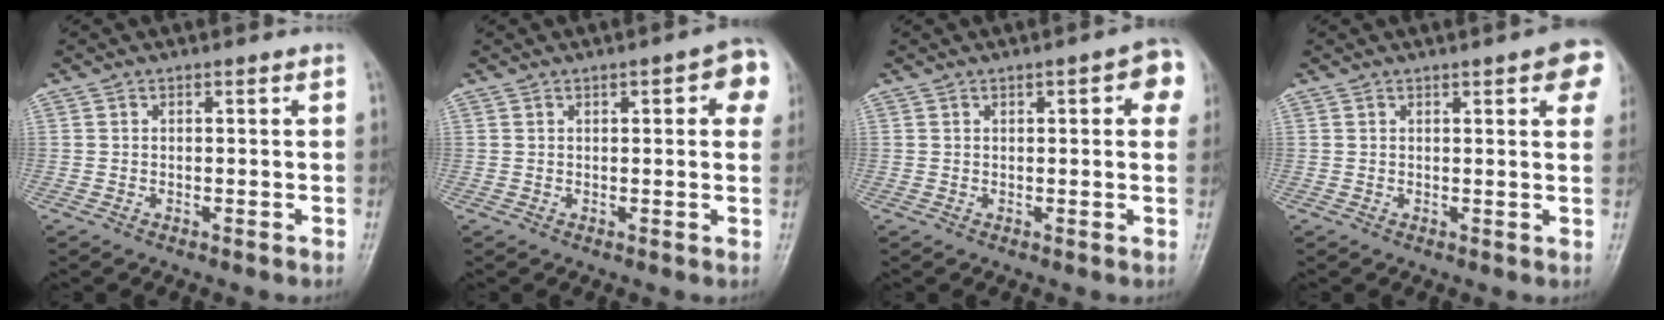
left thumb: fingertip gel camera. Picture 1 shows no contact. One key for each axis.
{"total": 6.9, "fx": 2.4, "fy": 2.4, "fz": 6.0, "tx": -0.048, "ty": 0.005, "tz": 0.020}
{"total": 6.4, "fx": 2.2, "fy": 2.2, "fz": 5.6, "tx": -0.044, "ty": 0.005, "tz": 0.017}
{"total": 6.8, "fx": 3.1, "fy": 1.8, "fz": 5.7, "tx": -0.049, "ty": -0.004, "tz": 0.031}